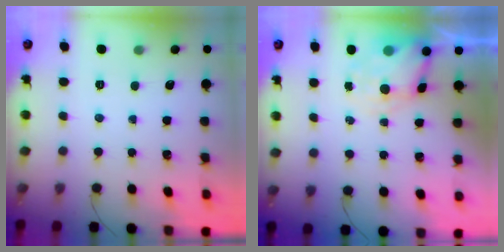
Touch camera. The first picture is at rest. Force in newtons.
{"total": 4.8, "press": 4.7, "slide": 1.0}